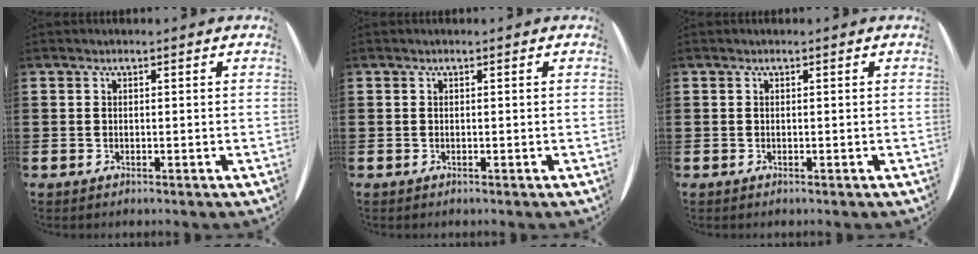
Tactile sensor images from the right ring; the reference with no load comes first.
{"total": 0.0}
{"total": 0.0}